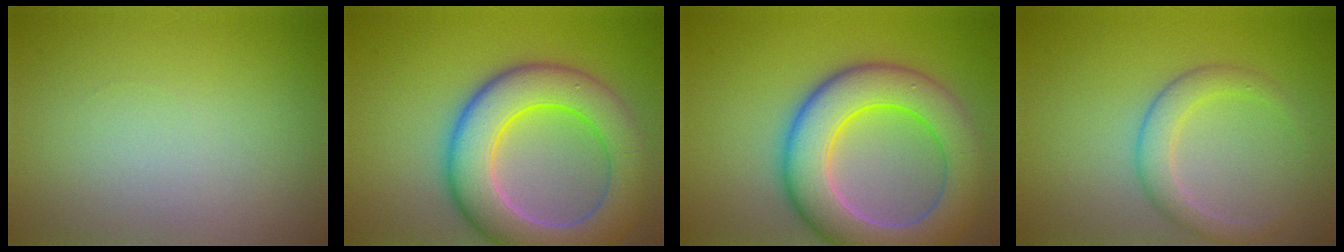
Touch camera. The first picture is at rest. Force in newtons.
{"total": 9.5, "press": 9.5, "slide": 0.7}
{"total": 9.5, "press": 9.5, "slide": 0.7}
{"total": 2.7, "press": 2.7, "slide": 0.2}